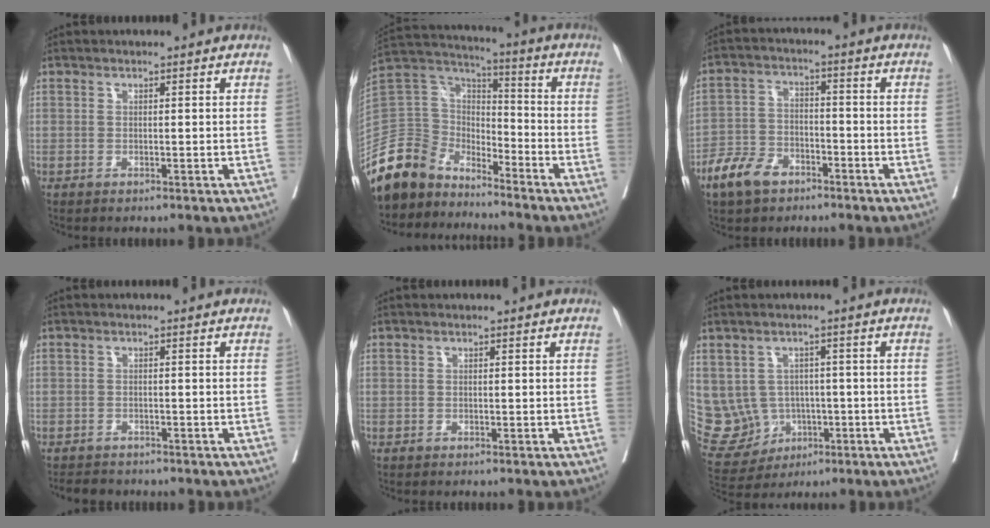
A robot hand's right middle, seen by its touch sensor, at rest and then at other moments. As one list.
[{"total": 14.1, "force": [-12.3, 6.1, 3.4], "torque": [-0.080, 0.034, -0.242]}, {"total": 7.2, "force": [-5.0, 4.1, 3.4], "torque": [-0.076, 0.004, -0.093]}, {"total": 3.4, "force": [-3.0, 1.4, 0.5], "torque": [-0.011, -0.005, -0.047]}, {"total": 0.0}, {"total": 11.0, "force": [-1.0, 10.6, 2.9], "torque": [-0.090, 0.031, 0.010]}]